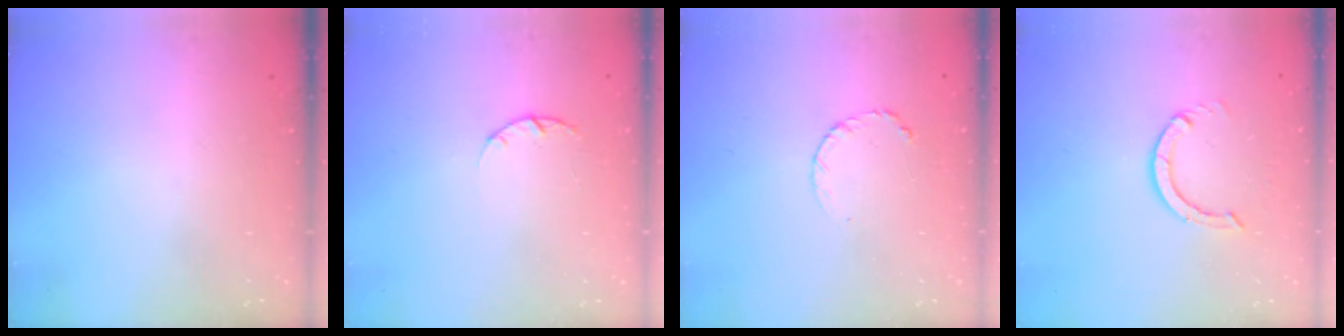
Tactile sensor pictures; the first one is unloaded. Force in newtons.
{"total": 2.0, "press": 1.9, "slide": 0.4}
{"total": 3.7, "press": 3.7, "slide": 0.5}
{"total": 3.7, "press": 3.7, "slide": 0.3}